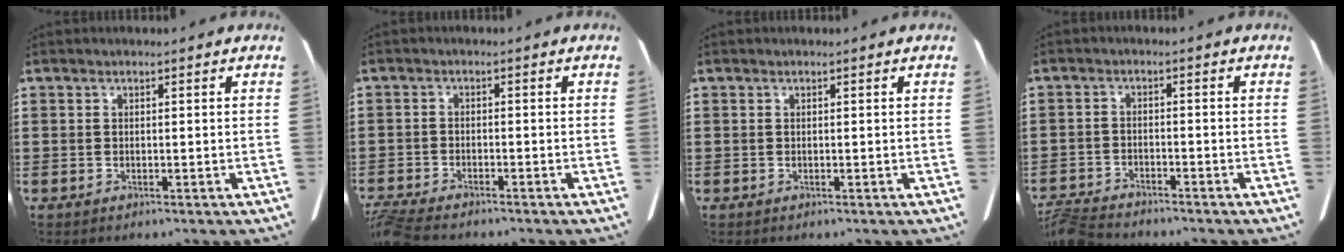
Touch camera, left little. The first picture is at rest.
{"total": 2.8, "force": [-2.8, 0.0, 0.6], "torque": [-0.026, -0.005, -0.060]}
{"total": 0.0}
{"total": 3.4, "force": [-3.4, 0.1, 0.5], "torque": [-0.026, -0.004, -0.073]}